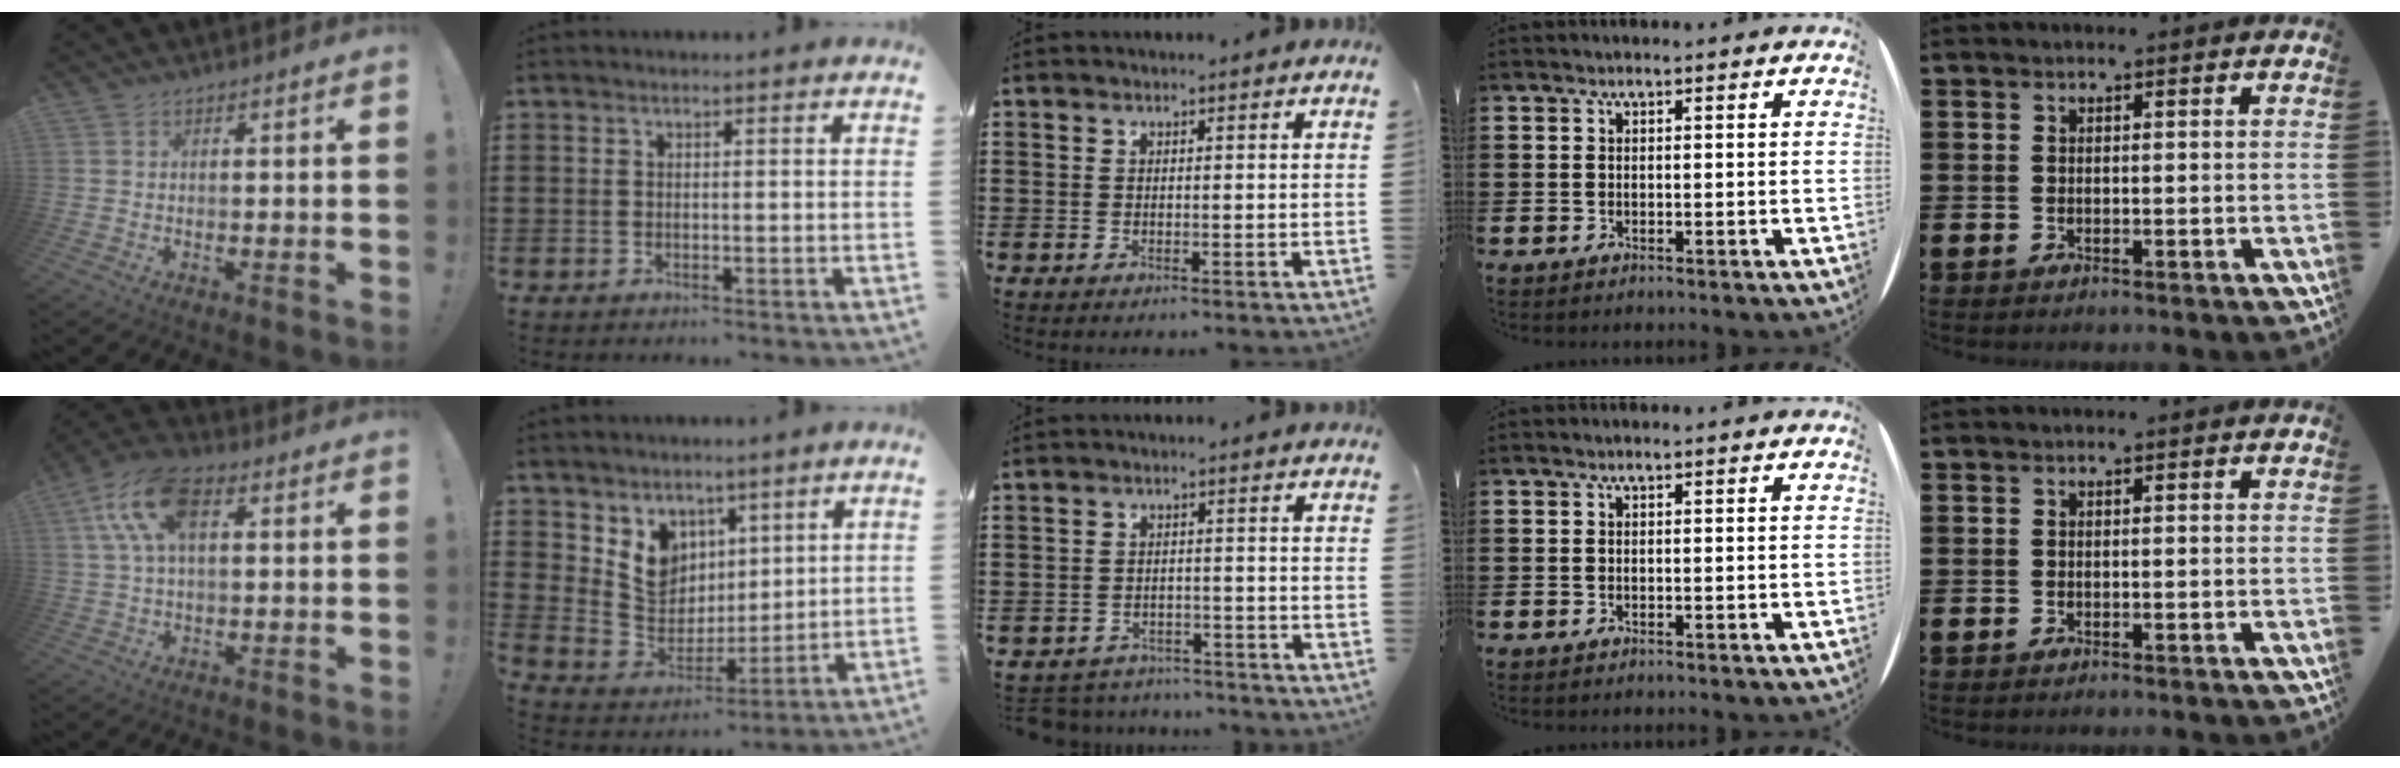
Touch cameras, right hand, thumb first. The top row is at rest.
{"thumb": {"total": 13.5, "force": [4.0, 7.4, 10.6], "torque": [-0.212, 0.005, 0.078]}, "index": {"total": 7.0, "force": [3.9, 5.8, 1.1], "torque": [-0.061, -0.021, 0.079]}, "middle": {"total": 3.1, "force": [-3.0, 0.6, -0.3], "torque": [-0.004, 0.001, -0.067]}}